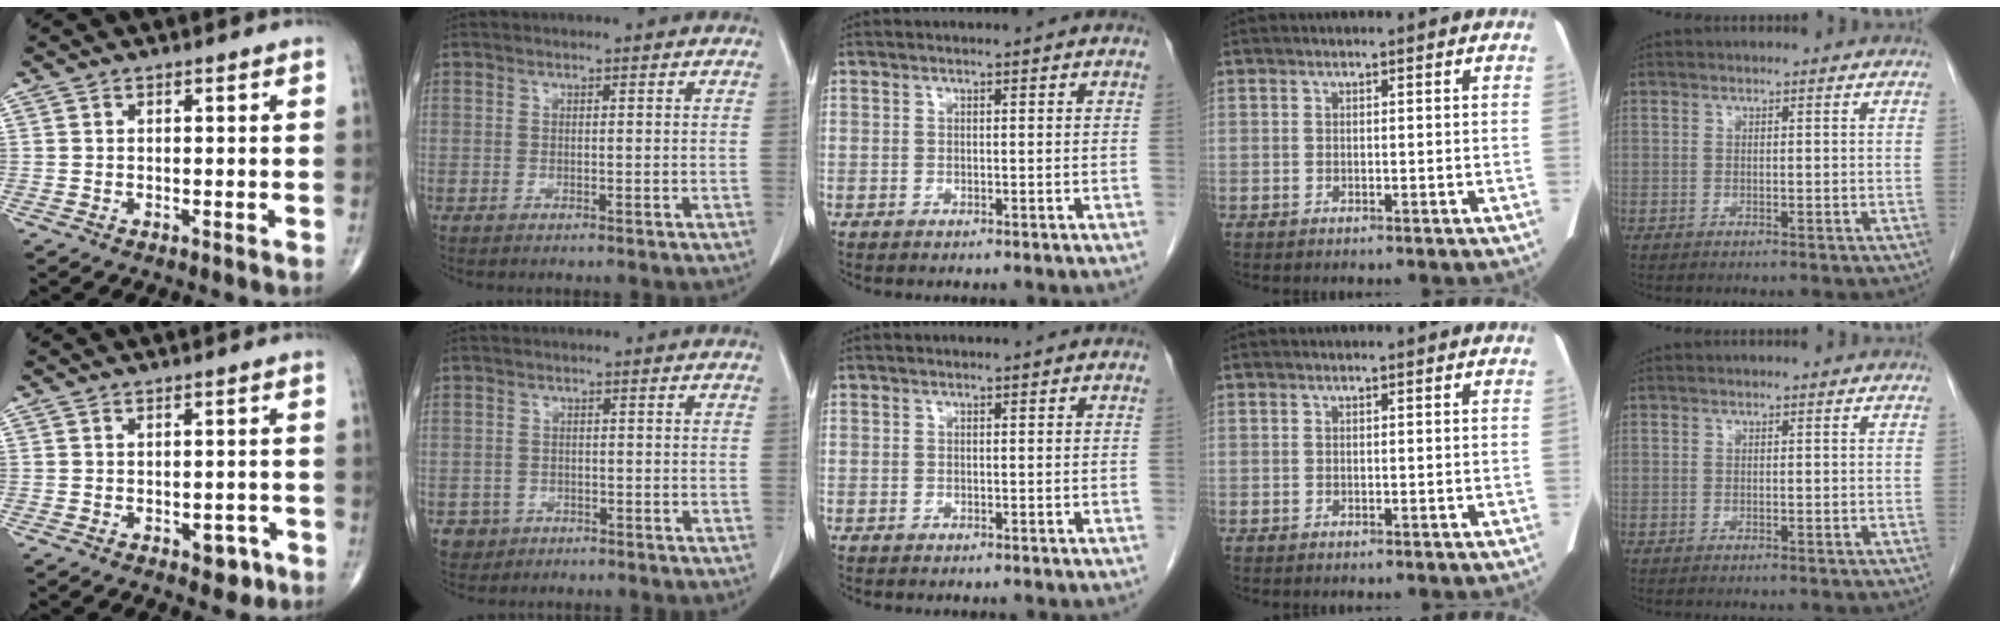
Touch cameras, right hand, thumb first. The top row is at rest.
{"thumb": {"total": 3.3, "force": [-1.6, 2.0, 2.1], "torque": [-0.008, 0.009, -0.017]}, "index": {"total": 3.0, "force": [-1.4, 2.6, 0.0], "torque": [0.004, 0.011, -0.021]}}